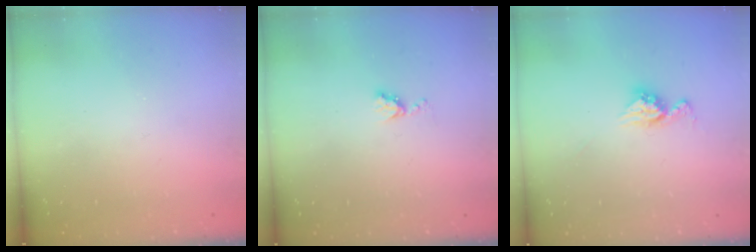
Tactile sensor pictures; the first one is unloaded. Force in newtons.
{"total": 4.4, "press": 4.3, "slide": 0.5}
{"total": 9.0, "press": 8.9, "slide": 0.7}